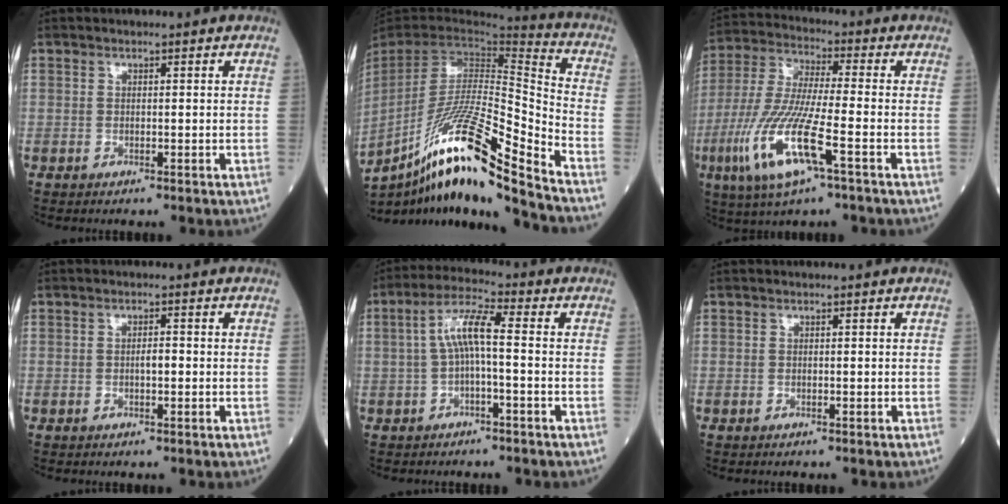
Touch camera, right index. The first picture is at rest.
{"total": 22.8, "force": [-16.3, -0.1, 15.9], "torque": [-0.305, -0.031, -0.300]}
{"total": 14.1, "force": [-5.6, 1.6, 12.9], "torque": [-0.282, -0.020, -0.106]}
{"total": 1.4, "force": [-0.3, 0.4, 1.3], "torque": [-0.023, 0.001, -0.005]}
{"total": 6.3, "force": [-0.2, 0.8, 6.2], "torque": [-0.121, 0.026, -0.005]}
{"total": 0.0}